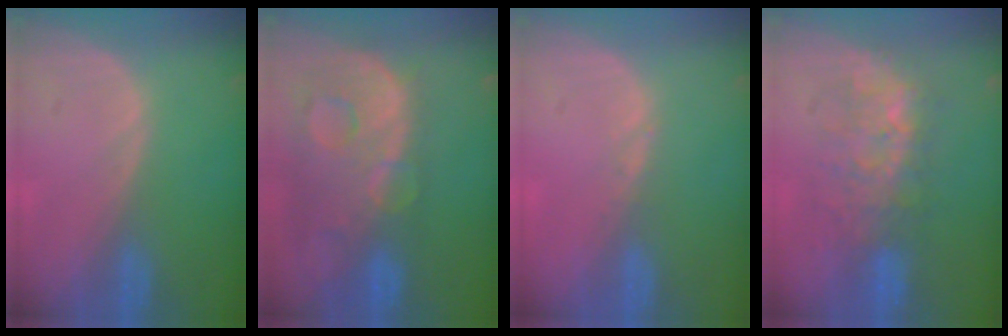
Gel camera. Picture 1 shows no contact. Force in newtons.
{"total": 13.6, "press": 11.1, "slide": 7.9}
{"total": 0.6, "press": 0.5, "slide": 0.3}
{"total": 8.0, "press": 7.9, "slide": 0.8}